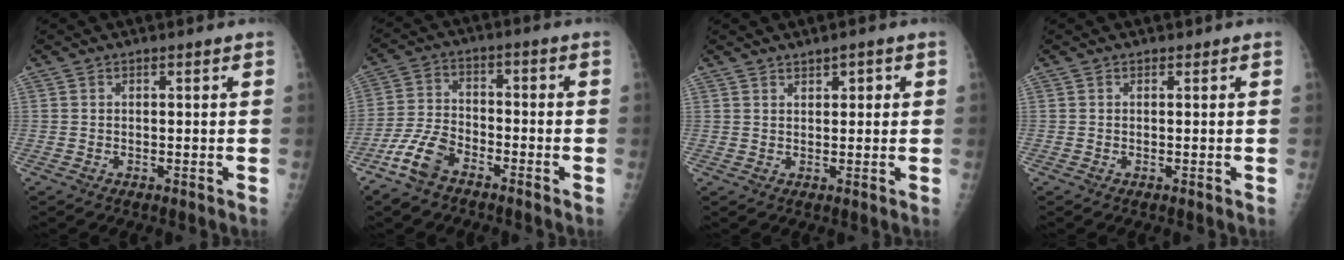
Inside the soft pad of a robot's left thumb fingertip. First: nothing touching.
{"total": 8.6, "force": [-5.7, 4.4, 4.7], "torque": [-0.101, 0.024, -0.116]}
{"total": 2.1, "force": [1.1, 1.5, 0.9], "torque": [0.005, -0.003, 0.014]}
{"total": 0.0}